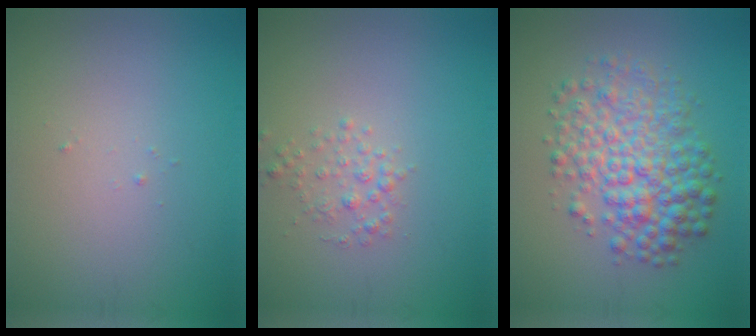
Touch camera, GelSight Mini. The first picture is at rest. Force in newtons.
{"total": 1.5, "press": 1.5, "slide": 0.0}
{"total": 6.5, "press": 6.5, "slide": 0.0}